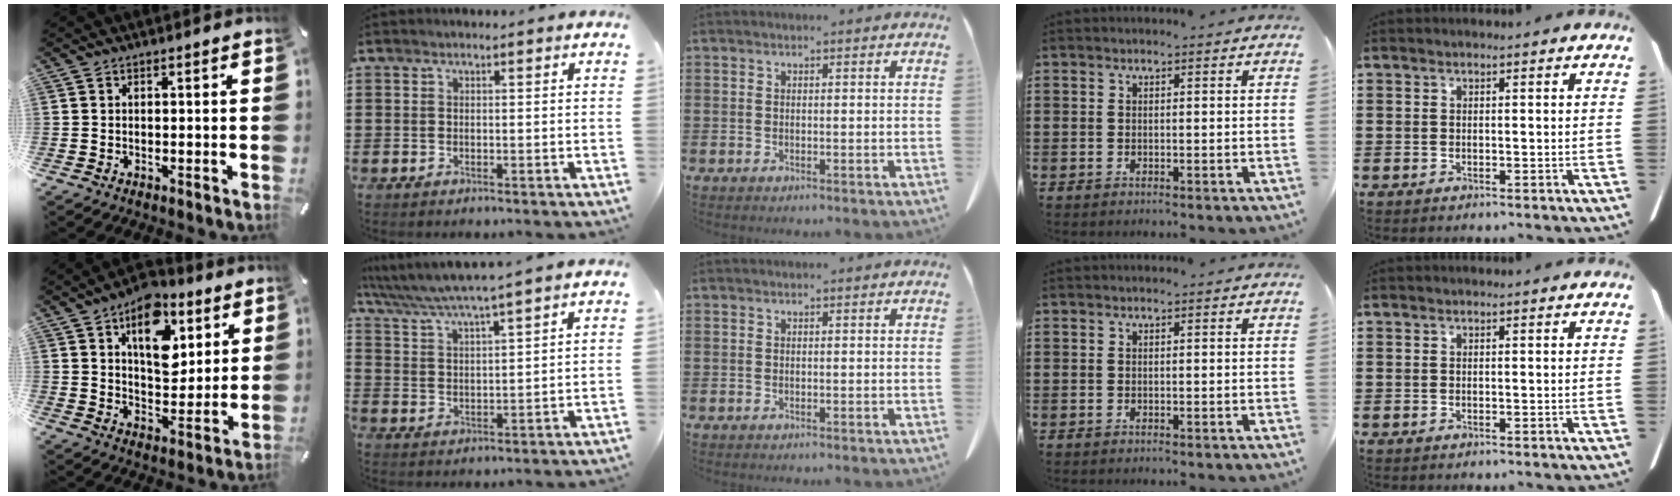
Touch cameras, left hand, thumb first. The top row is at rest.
{"thumb": {"total": 14.6, "force": [7.0, 9.1, 9.0], "torque": [-0.124, -0.026, 0.123]}, "index": {"total": 4.8, "force": [4.4, -0.6, 2.0], "torque": [-0.056, -0.028, 0.072]}}